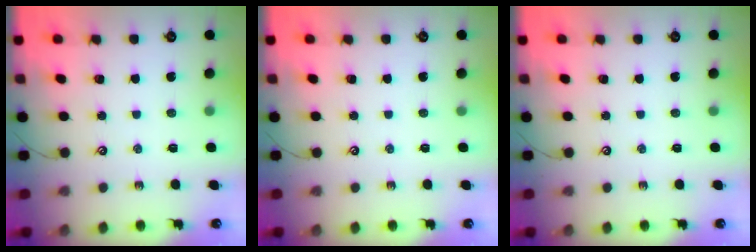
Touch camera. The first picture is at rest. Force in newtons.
{"total": 0.0}
{"total": 0.0}